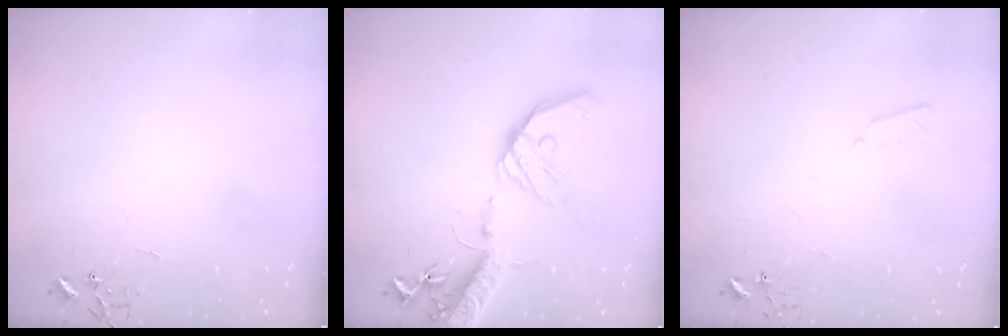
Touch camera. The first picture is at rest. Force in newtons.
{"total": 20.1, "press": 19.7, "slide": 3.7}
{"total": 3.4, "press": 3.4, "slide": 0.5}